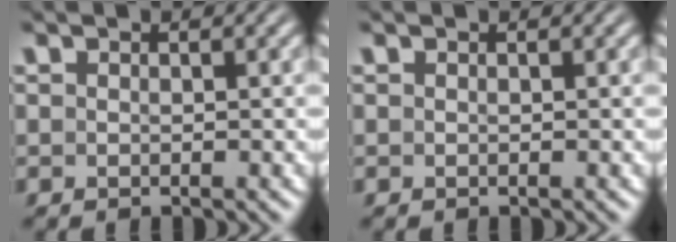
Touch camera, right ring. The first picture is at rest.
{"total": 0.0}